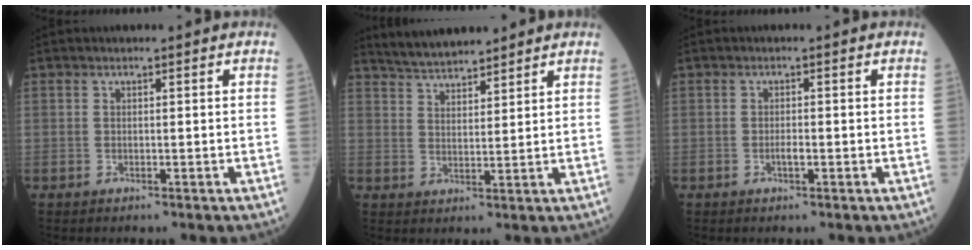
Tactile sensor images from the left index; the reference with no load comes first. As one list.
[{"total": 7.1, "force": [6.6, 1.1, 2.2], "torque": [-0.047, 0.019, 0.122]}, {"total": 1.1, "force": [-0.5, 0.2, 0.9], "torque": [-0.019, -0.003, -0.010]}]